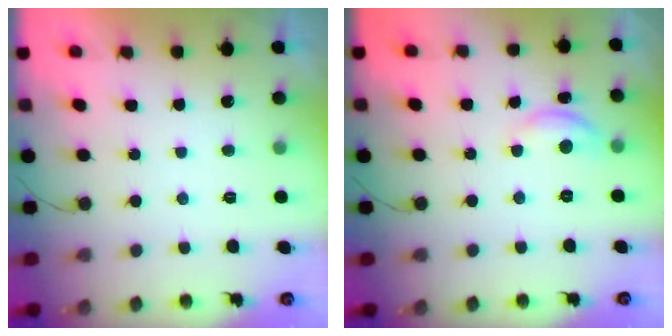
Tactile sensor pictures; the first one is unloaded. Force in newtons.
{"total": 6.9, "press": 6.8, "slide": 0.4}